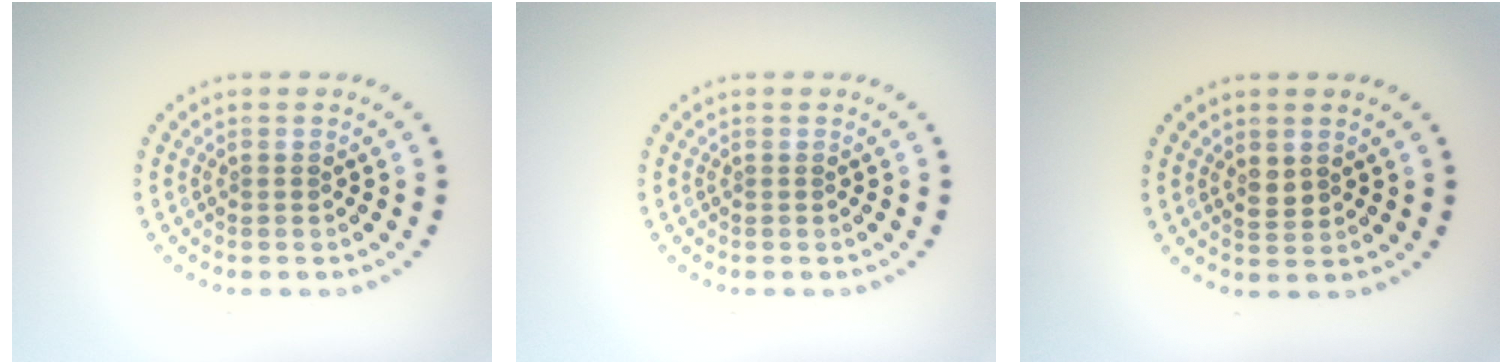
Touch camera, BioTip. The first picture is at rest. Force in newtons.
{"total": 0.0}
{"total": 1.5, "press": 1.4, "slide": 0.3}